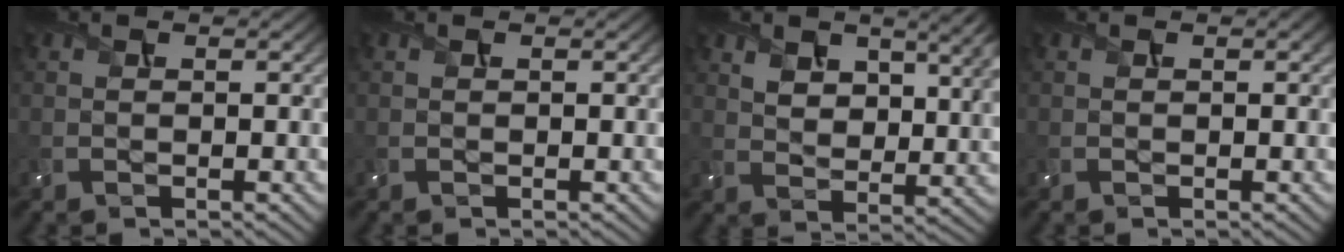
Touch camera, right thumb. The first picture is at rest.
{"total": 0.0}
{"total": 8.7, "force": [4.2, 4.7, 6.0], "torque": [-0.110, -0.008, 0.082]}
{"total": 0.6, "force": [0.4, 0.2, 0.3], "torque": [-0.009, -0.001, 0.004]}